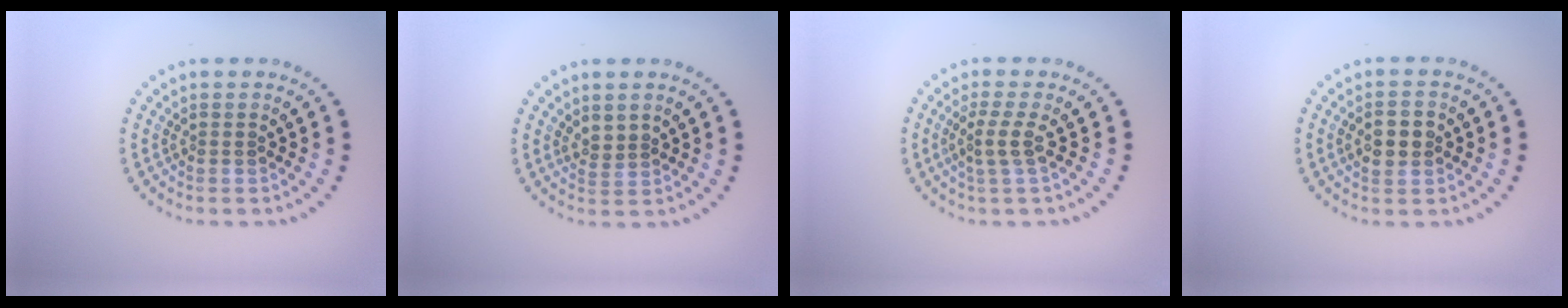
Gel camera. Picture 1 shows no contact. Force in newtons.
{"total": 1.5, "press": 1.2, "slide": 0.8}
{"total": 2.1, "press": 1.6, "slide": 1.4}
{"total": 2.9, "press": 2.9, "slide": 0.1}